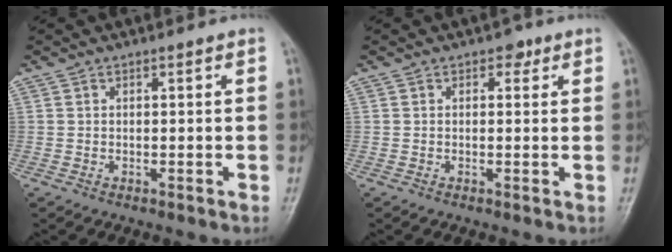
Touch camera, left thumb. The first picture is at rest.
{"total": 1.9, "force": [0.9, 1.3, 0.9], "torque": [0.002, 0.000, 0.007]}